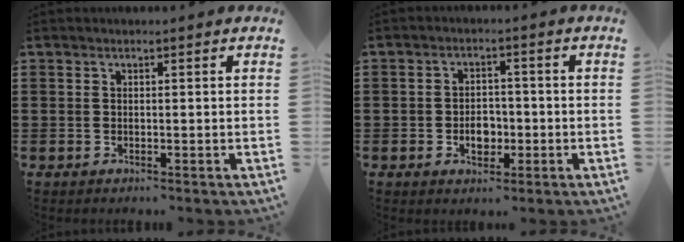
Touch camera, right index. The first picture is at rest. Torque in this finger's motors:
{"motor_torque": [0.70, 1.44, 0.07, 0.03]}